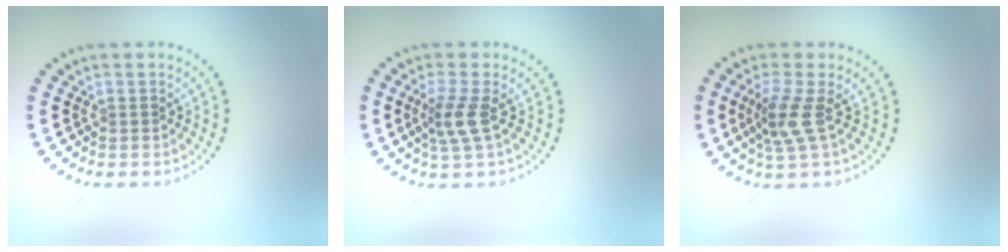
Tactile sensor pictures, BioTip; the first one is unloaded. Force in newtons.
{"total": 2.5, "press": 1.9, "slide": 1.7}
{"total": 2.8, "press": 2.1, "slide": 1.8}